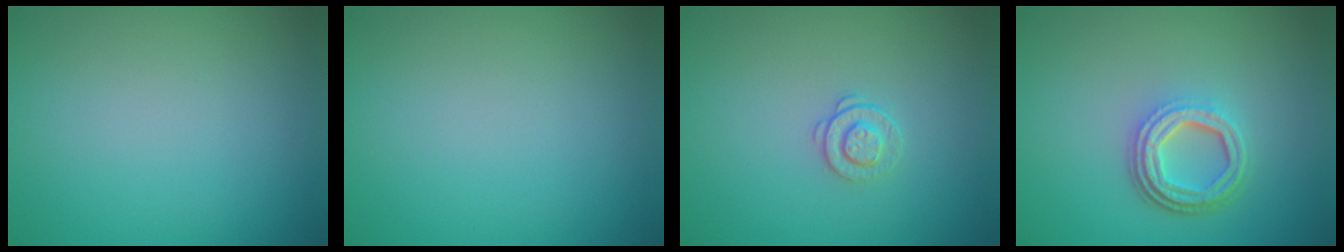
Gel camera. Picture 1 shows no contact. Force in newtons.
{"total": 0.0}
{"total": 1.4, "press": 0.9, "slide": 1.0}
{"total": 4.2, "press": 3.2, "slide": 2.8}